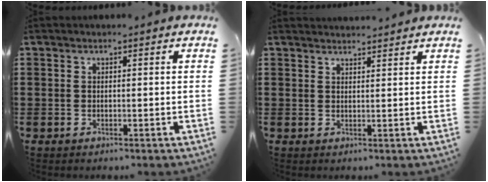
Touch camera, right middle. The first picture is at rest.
{"total": 1.8, "force": [1.8, -0.2, 0.1], "torque": [-0.007, 0.000, 0.037]}